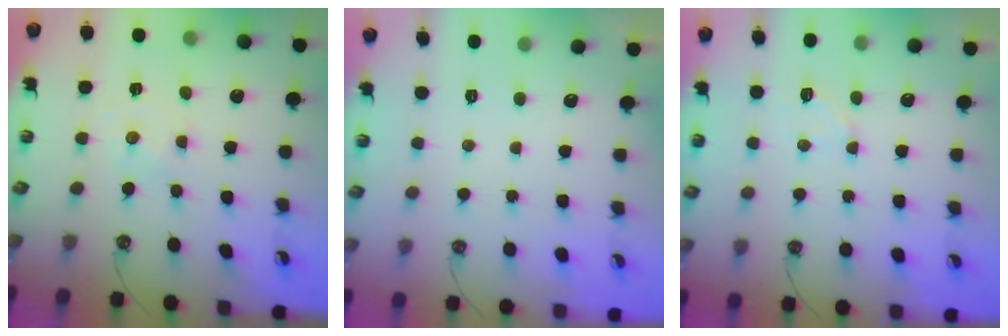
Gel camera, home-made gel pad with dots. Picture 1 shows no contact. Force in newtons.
{"total": 0.0}
{"total": 3.0, "press": 2.9, "slide": 0.5}